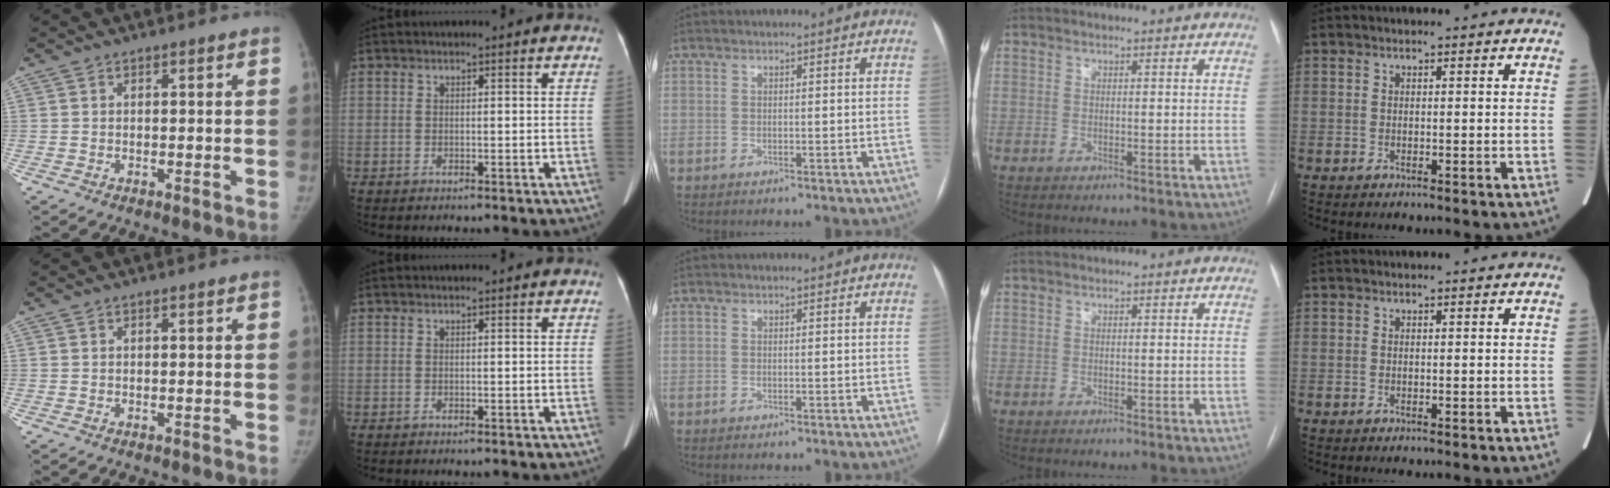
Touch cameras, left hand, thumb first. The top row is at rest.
{}